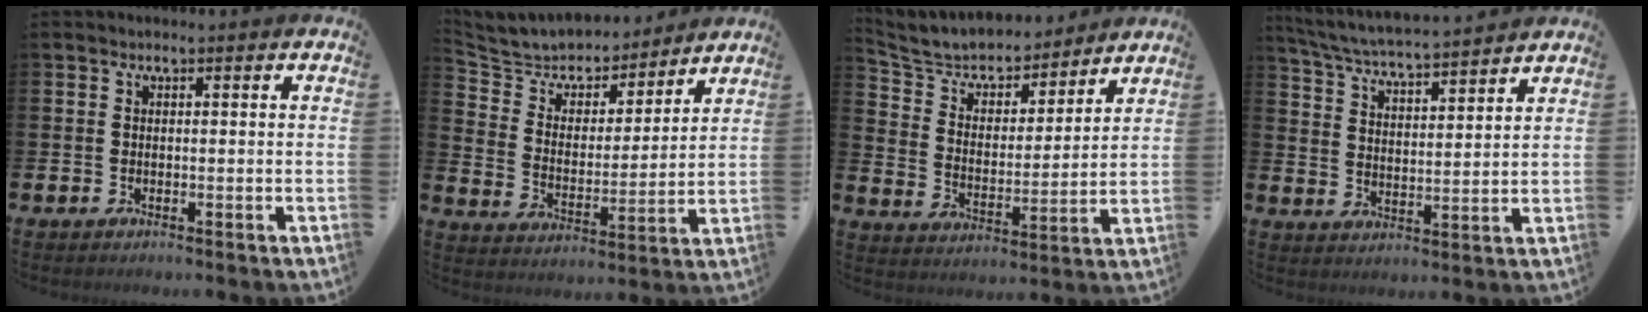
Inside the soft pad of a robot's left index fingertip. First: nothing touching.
{"total": 6.7, "force": [6.4, 2.1, 0.6], "torque": [-0.057, -0.047, 0.112]}
{"total": 6.8, "force": [6.4, 2.1, 1.1], "torque": [-0.064, -0.045, 0.110]}
{"total": 5.4, "force": [5.2, -0.1, 1.1], "torque": [-0.046, -0.043, 0.088]}